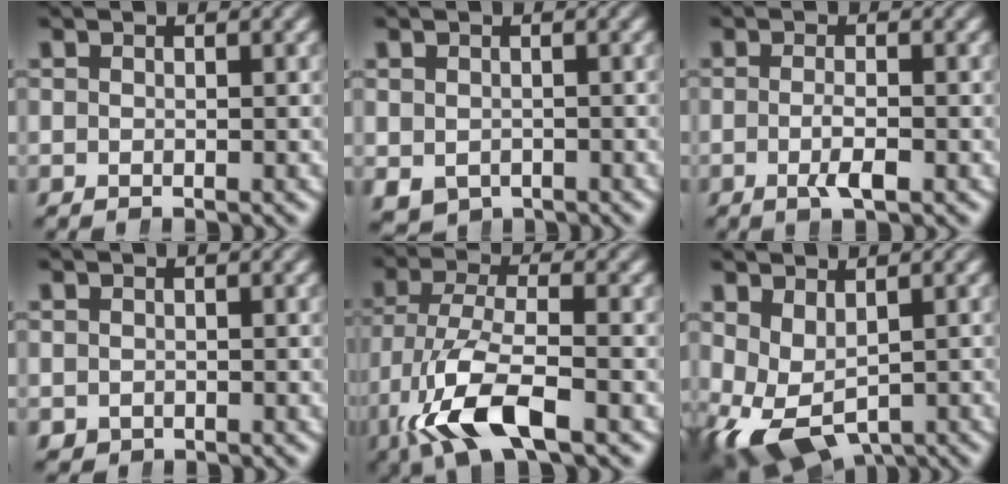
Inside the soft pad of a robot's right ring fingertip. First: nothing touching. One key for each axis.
{"total": 2.6, "fx": -1.1, "fy": 2.1, "fz": 0.8, "tx": -0.021, "ty": -0.026, "tz": 0.001}
{"total": 2.4, "fx": -1.2, "fy": 0.6, "fz": 1.9, "tx": -0.046, "ty": -0.011, "tz": -0.018}
{"total": 1.3, "fx": -0.3, "fy": 1.2, "fz": 0.2, "tx": -0.017, "ty": -0.019, "tz": 0.008}
{"total": 7.7, "fx": -2.1, "fy": 4.2, "fz": 6.1, "tx": -0.139, "ty": -0.033, "tz": -0.017}
{"total": 9.4, "fx": -4.1, "fy": 7.1, "fz": 4.6, "tx": -0.135, "ty": -0.066, "tz": -0.038}